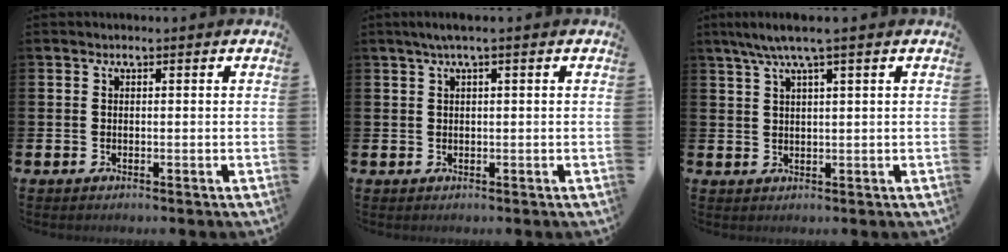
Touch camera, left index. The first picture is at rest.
{"total": 1.7, "force": [0.9, 0.0, 1.4], "torque": [-0.029, 0.004, 0.015]}
{"total": 4.0, "force": [2.8, 0.0, 2.9], "torque": [-0.060, 0.000, 0.049]}